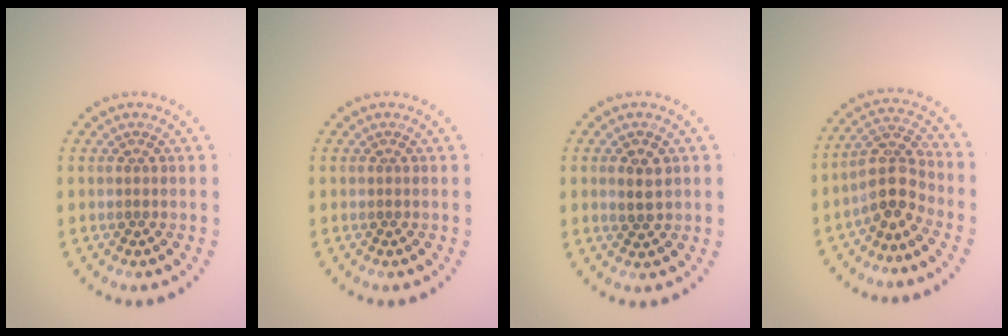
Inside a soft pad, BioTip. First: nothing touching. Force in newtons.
{"total": 0.0}
{"total": 1.9, "press": 1.9, "slide": 0.3}
{"total": 3.7, "press": 3.2, "slide": 1.8}